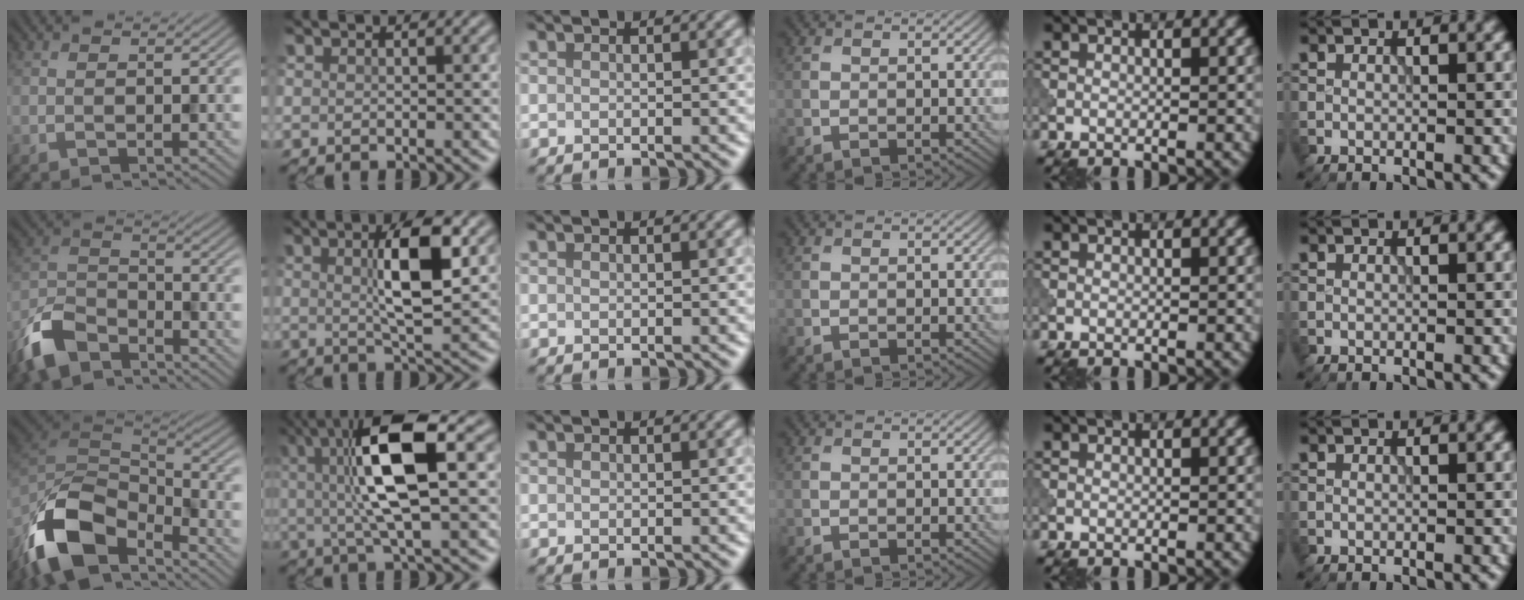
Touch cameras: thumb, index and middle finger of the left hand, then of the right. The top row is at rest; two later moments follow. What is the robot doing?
{"motion": "shake", "object": "bell"}